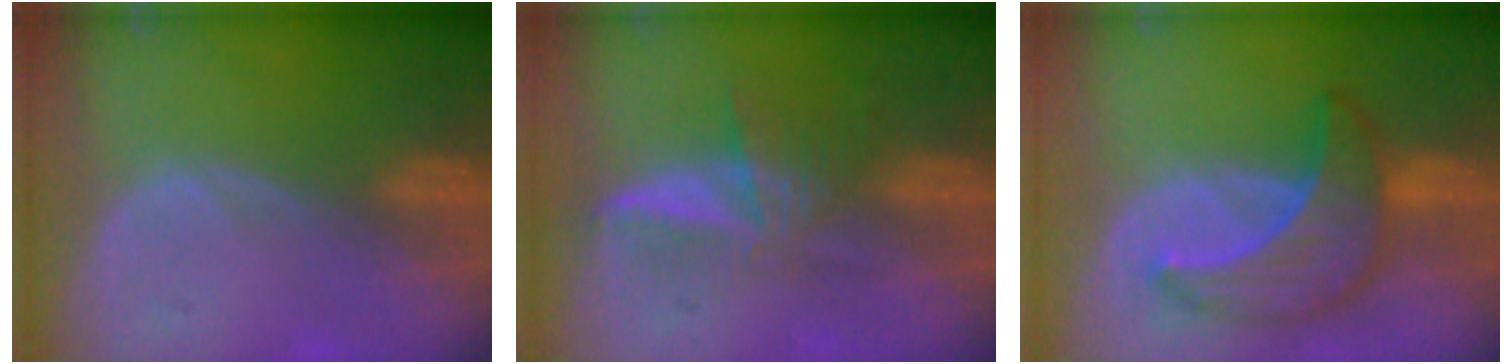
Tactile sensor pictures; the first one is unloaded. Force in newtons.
{"total": 5.9, "press": 5.5, "slide": 2.3}
{"total": 8.8, "press": 8.7, "slide": 0.6}